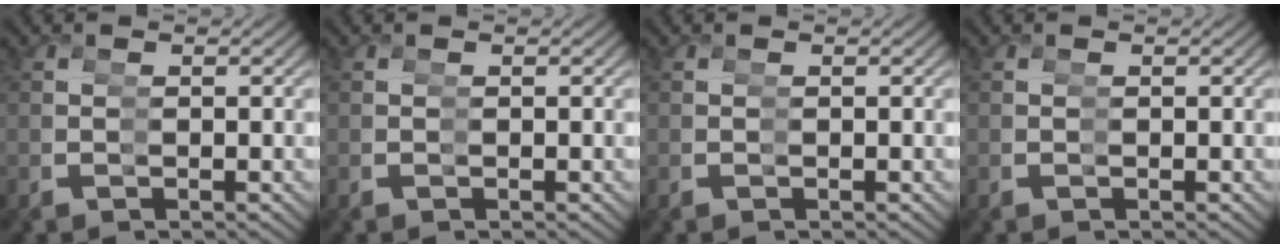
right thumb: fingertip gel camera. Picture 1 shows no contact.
{"total": 0.0}
{"total": 0.0}
{"total": 0.0}